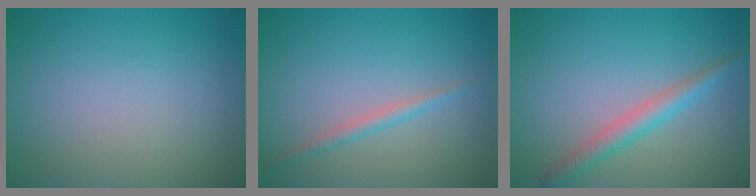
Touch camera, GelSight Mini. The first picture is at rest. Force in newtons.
{"total": 1.3, "press": 1.3, "slide": 0.0}
{"total": 2.7, "press": 2.7, "slide": 0.2}